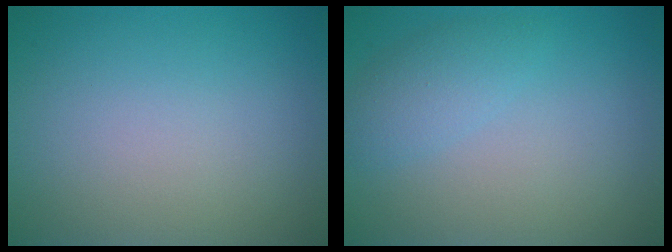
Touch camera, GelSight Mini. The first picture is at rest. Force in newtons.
{"total": 2.2, "press": 2.2, "slide": 0.2}